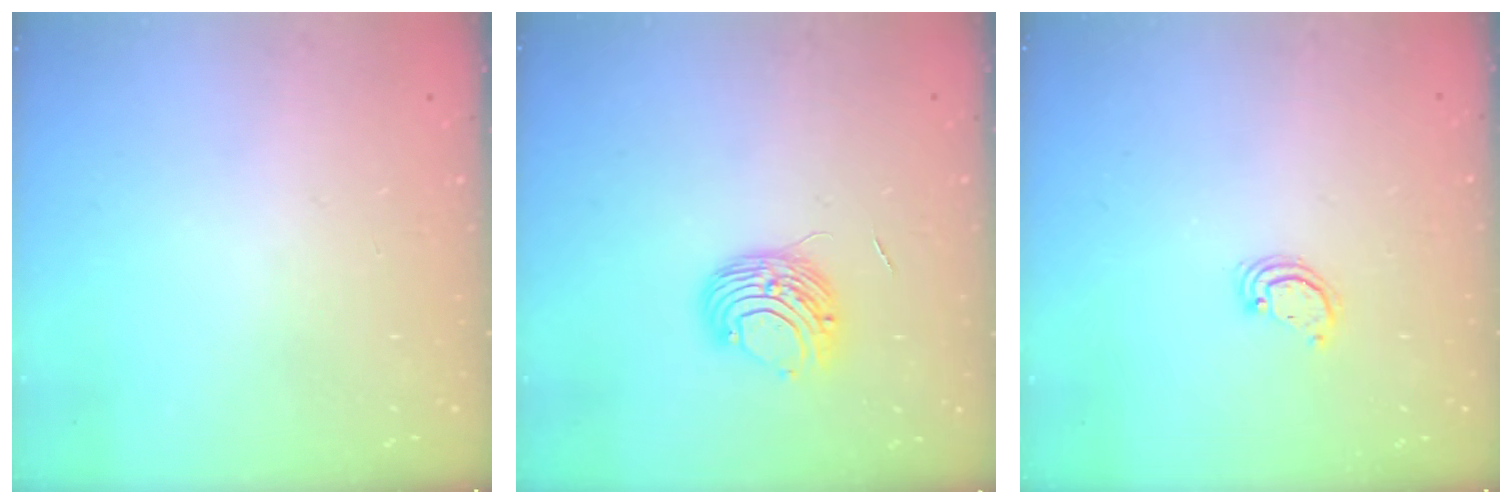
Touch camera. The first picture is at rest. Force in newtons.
{"total": 8.7, "press": 8.6, "slide": 0.8}
{"total": 2.5, "press": 2.5, "slide": 0.2}